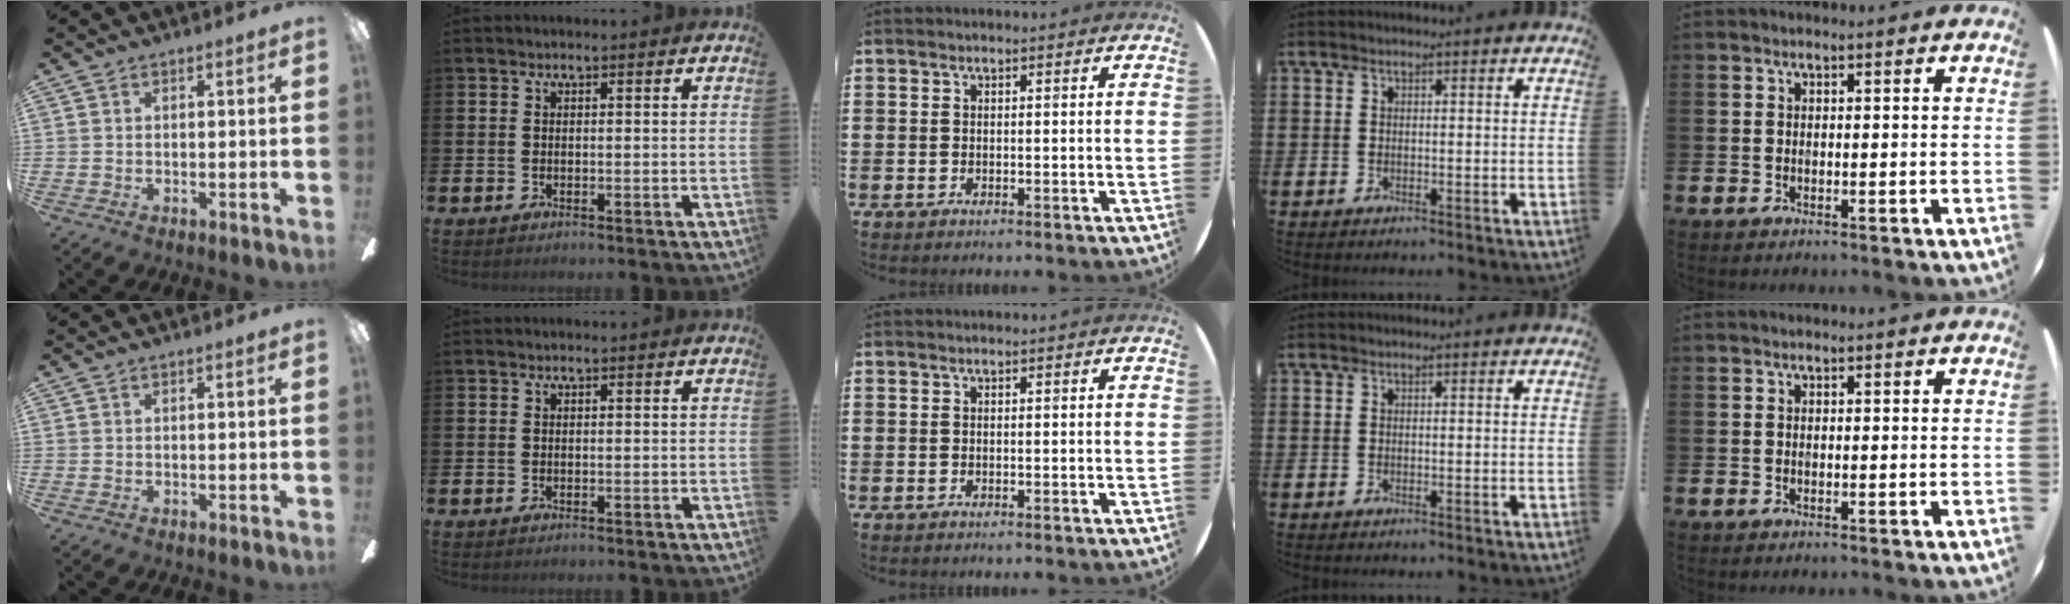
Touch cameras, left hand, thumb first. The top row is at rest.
{}